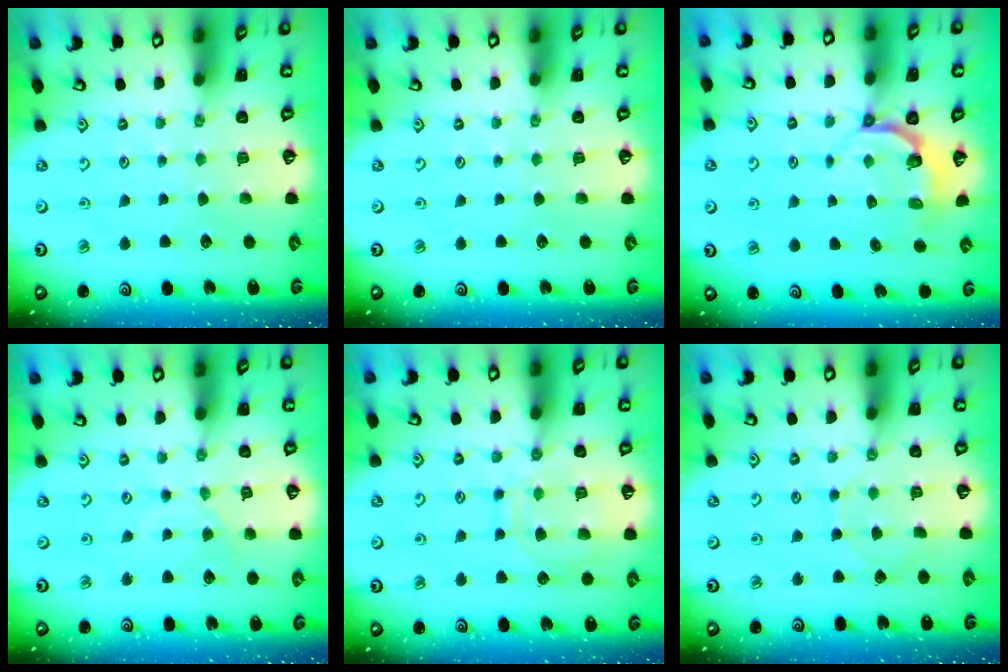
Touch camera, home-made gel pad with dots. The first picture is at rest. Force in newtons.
{"total": 0.0}
{"total": 4.3, "press": 3.1, "slide": 3.0}
{"total": 0.6, "press": 0.5, "slide": 0.2}
{"total": 10.7, "press": 10.7, "slide": 1.0}
{"total": 4.1, "press": 4.1, "slide": 0.4}